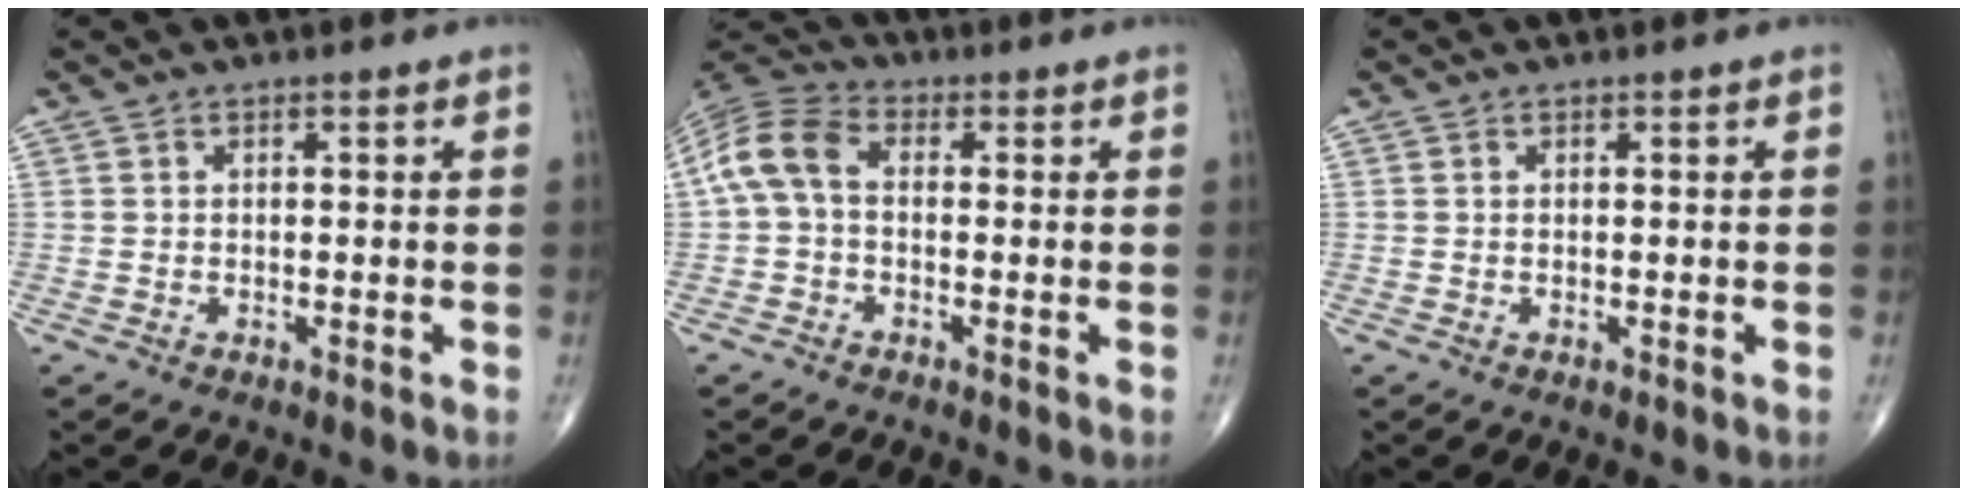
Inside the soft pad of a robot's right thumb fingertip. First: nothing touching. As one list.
[{"total": 8.4, "force": [0.0, 5.3, 6.4], "torque": [-0.132, 0.026, -0.014]}, {"total": 0.0}]